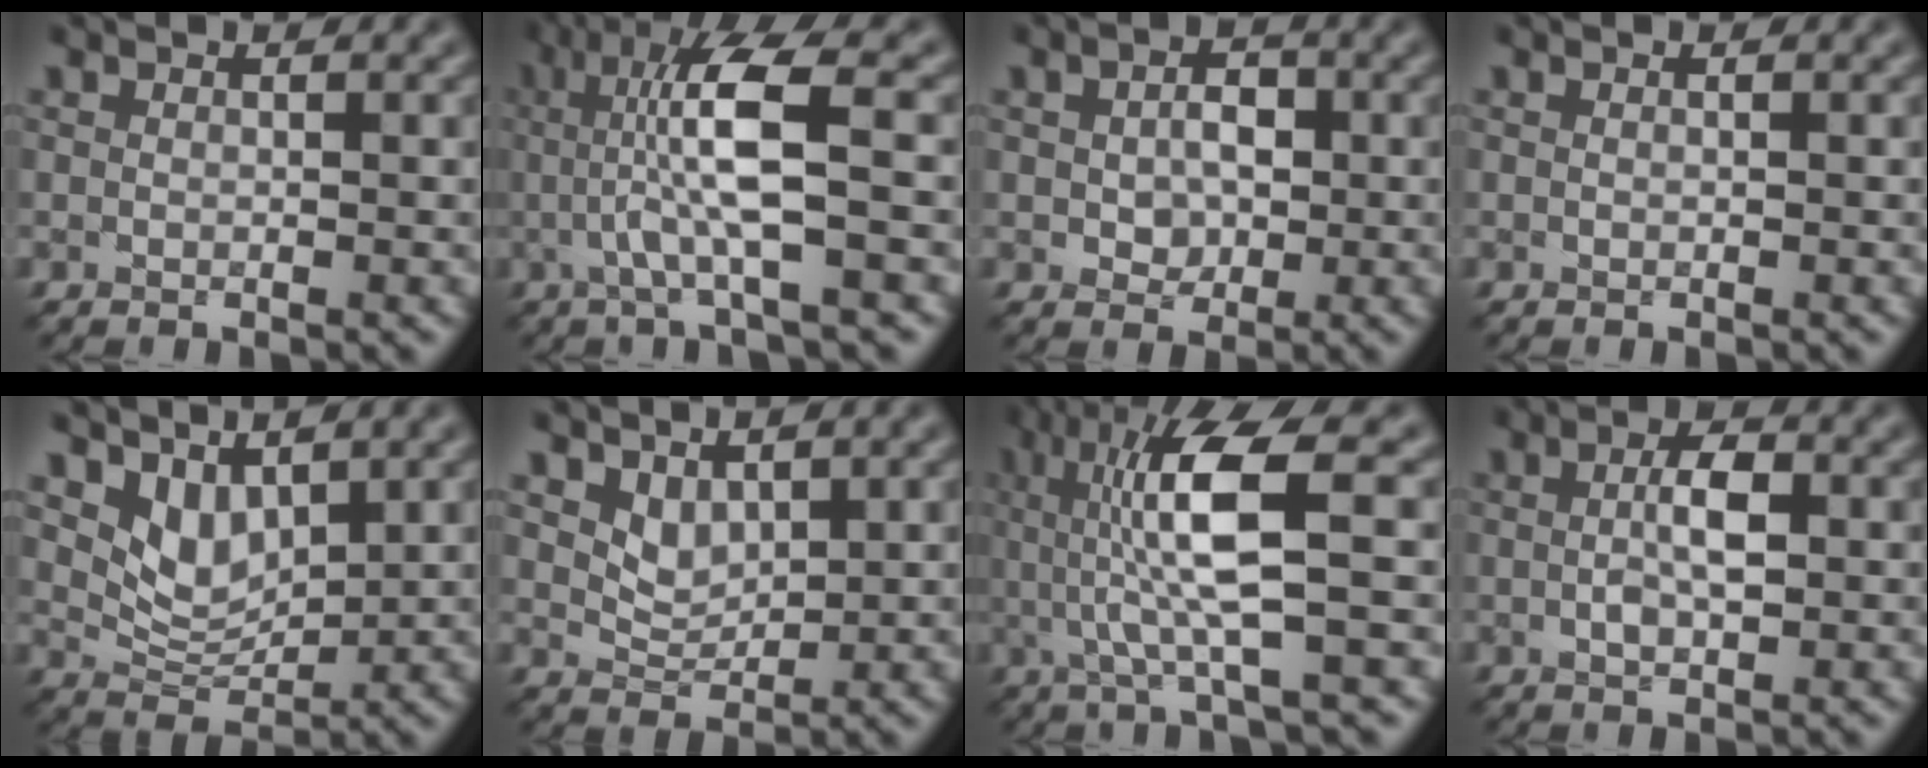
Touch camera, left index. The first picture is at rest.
{"total": 7.1, "force": [0.4, 1.3, 7.0], "torque": [-0.131, 0.005, 0.008]}
{"total": 3.4, "force": [0.1, 2.3, 2.5], "torque": [-0.044, 0.000, 0.000]}
{"total": 0.0}
{"total": 3.7, "force": [2.6, 1.9, 1.8], "torque": [-0.046, -0.011, 0.047]}
{"total": 2.1, "force": [1.5, 1.2, 0.9], "torque": [-0.021, -0.009, 0.030]}
{"total": 8.7, "force": [1.1, 1.9, 8.4], "torque": [-0.157, 0.000, 0.024]}
{"total": 3.2, "force": [0.1, 1.3, 2.9], "torque": [-0.056, 0.002, 0.000]}